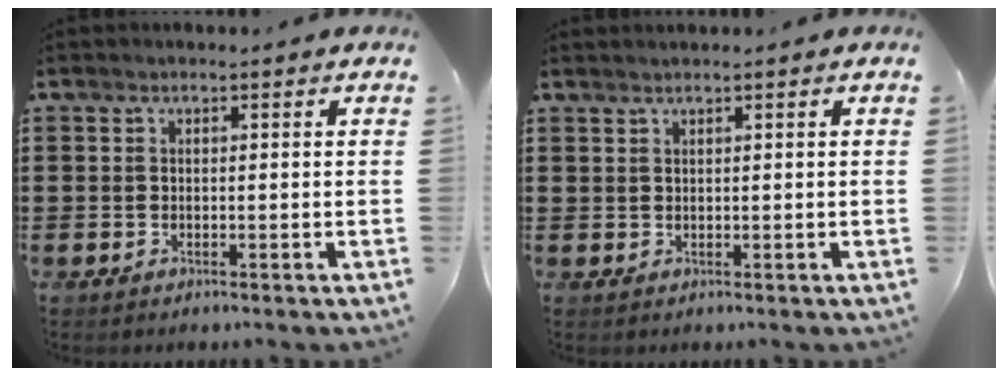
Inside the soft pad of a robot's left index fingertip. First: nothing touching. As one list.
[{"total": 0.7, "force": [0.7, 0.0, 0.2], "torque": [-0.005, -0.002, 0.015]}]